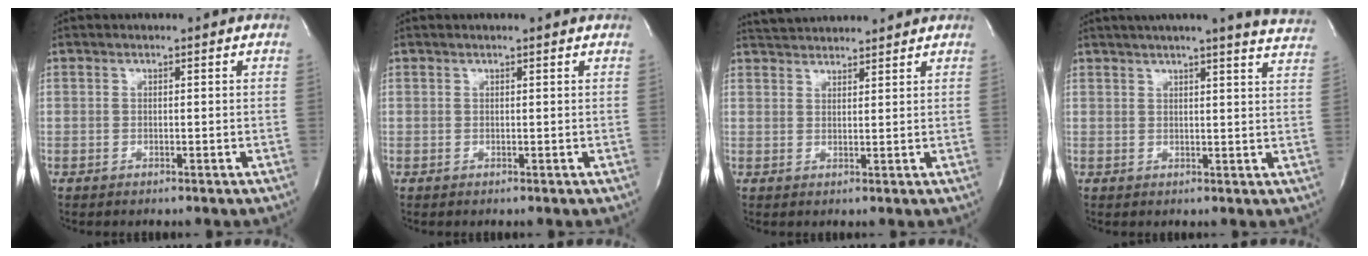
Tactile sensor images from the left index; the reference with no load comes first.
{"total": 2.2, "force": [2.0, -0.1, 0.8], "torque": [-0.015, 0.012, 0.023]}
{"total": 7.7, "force": [7.5, 0.8, 1.7], "torque": [-0.037, 0.034, 0.115]}
{"total": 17.9, "force": [16.2, -0.1, 7.6], "torque": [-0.110, -0.030, 0.185]}